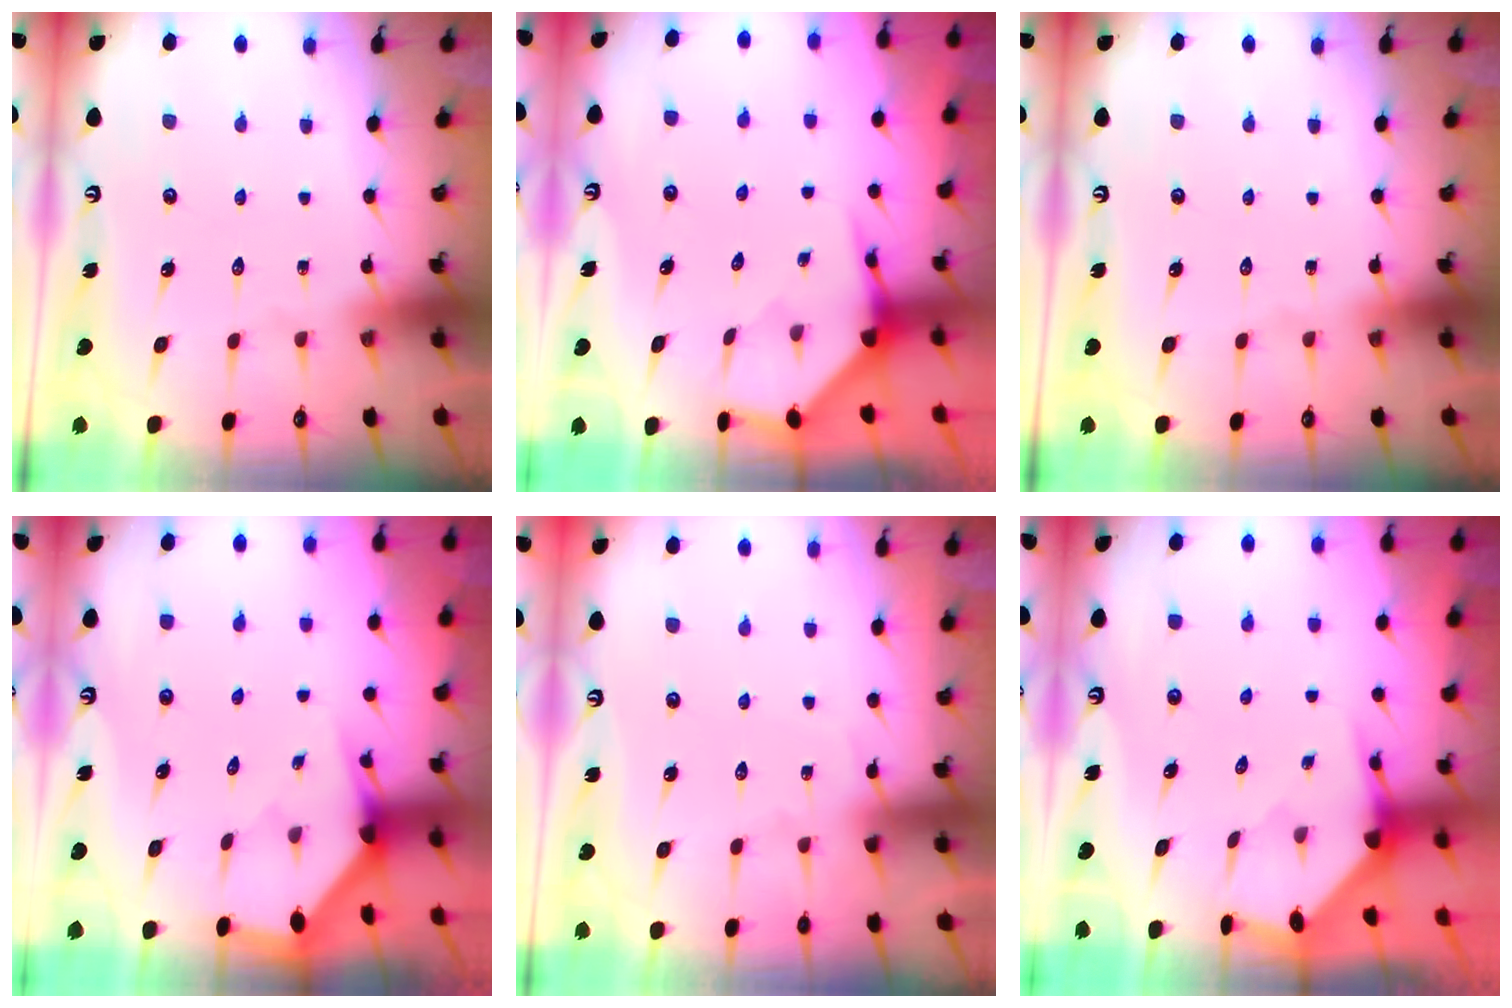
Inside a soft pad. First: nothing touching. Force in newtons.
{"total": 3.9, "press": 3.9, "slide": 0.5}
{"total": 0.0}
{"total": 2.4, "press": 2.4, "slide": 0.2}
{"total": 4.1, "press": 4.1, "slide": 0.5}
{"total": 3.4, "press": 3.4, "slide": 0.3}